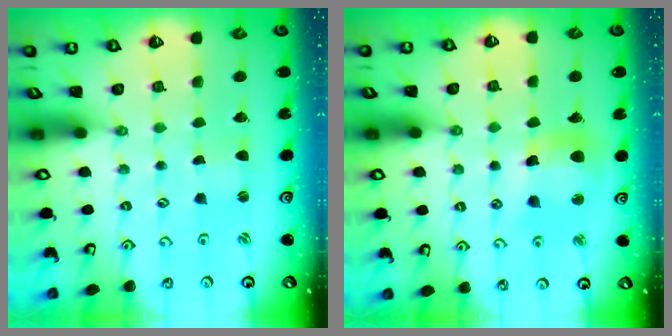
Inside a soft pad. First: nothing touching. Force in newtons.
{"total": 11.9, "press": 11.8, "slide": 1.5}